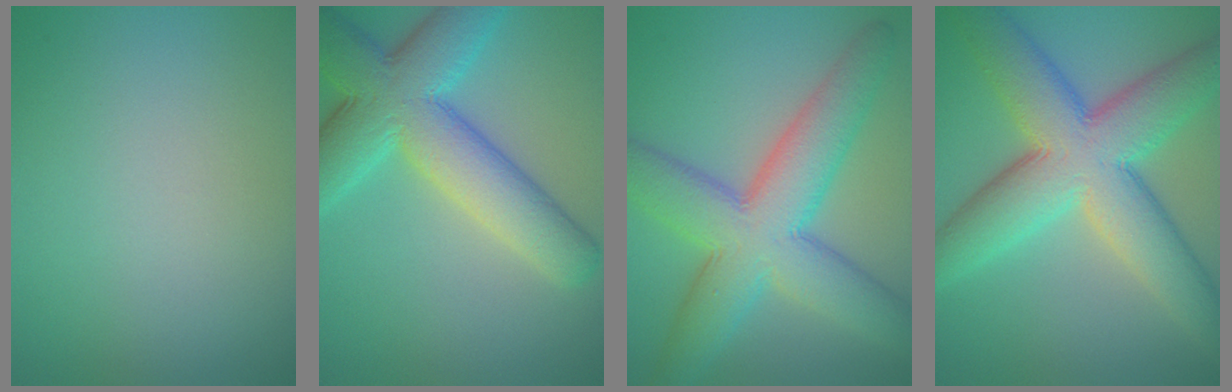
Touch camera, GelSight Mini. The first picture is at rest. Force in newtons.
{"total": 9.8, "press": 9.8, "slide": 0.4}
{"total": 9.5, "press": 9.5, "slide": 0.2}
{"total": 11.1, "press": 11.1, "slide": 0.4}